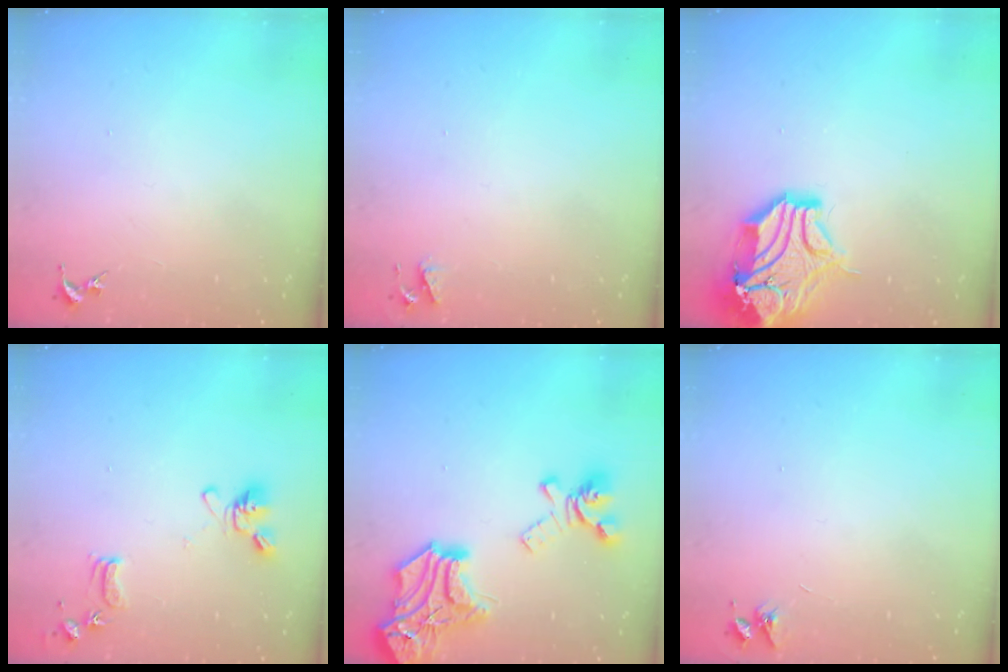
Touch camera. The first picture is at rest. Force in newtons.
{"total": 4.1, "press": 4.0, "slide": 0.7}
{"total": 16.8, "press": 16.6, "slide": 2.4}
{"total": 13.7, "press": 13.6, "slide": 2.1}
{"total": 24.6, "press": 24.6, "slide": 0.7}
{"total": 3.6, "press": 3.6, "slide": 0.5}